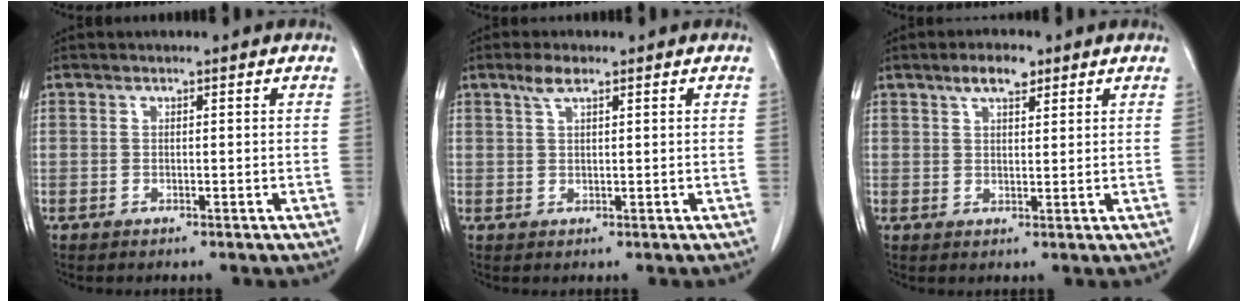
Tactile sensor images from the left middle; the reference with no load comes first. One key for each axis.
{"total": 2.5, "fx": 1.7, "fy": 0.5, "fz": 1.8, "tx": -0.042, "ty": 0.006, "tz": 0.035}
{"total": 4.1, "fx": 2.7, "fy": 1.3, "fz": 2.7, "tx": -0.053, "ty": 0.007, "tz": 0.046}